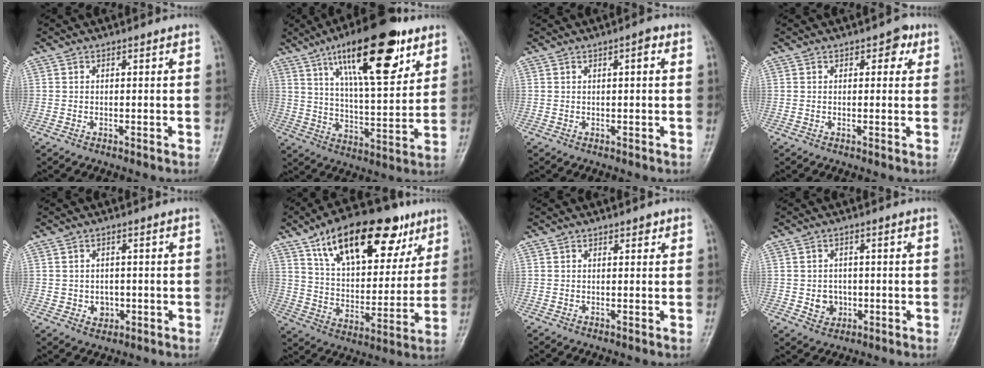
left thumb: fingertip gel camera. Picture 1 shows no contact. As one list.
[{"total": 22.1, "force": [11.7, 7.5, 17.2], "torque": [-0.241, -0.039, 0.193]}, {"total": 2.1, "force": [0.7, 0.6, 1.9], "torque": [-0.028, 0.003, 0.009]}, {"total": 3.1, "force": [1.3, 1.9, 2.0], "torque": [-0.006, 0.001, 0.011]}, {"total": 3.3, "force": [-0.5, 2.9, 1.6], "torque": [-0.009, 0.002, 0.000]}, {"total": 25.4, "force": [13.9, 12.2, 17.4], "torque": [-0.235, -0.020, 0.229]}, {"total": 1.4, "force": [0.9, 0.7, 0.8], "torque": [-0.001, -0.002, 0.009]}, {"total": 4.1, "force": [-0.6, 3.7, 1.8], "torque": [-0.009, 0.004, -0.004]}]